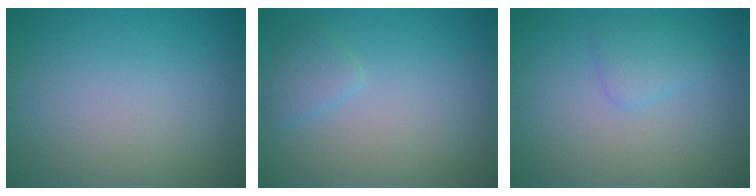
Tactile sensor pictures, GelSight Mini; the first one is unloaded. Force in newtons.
{"total": 1.5, "press": 1.5, "slide": 0.1}
{"total": 1.8, "press": 1.8, "slide": 0.1}